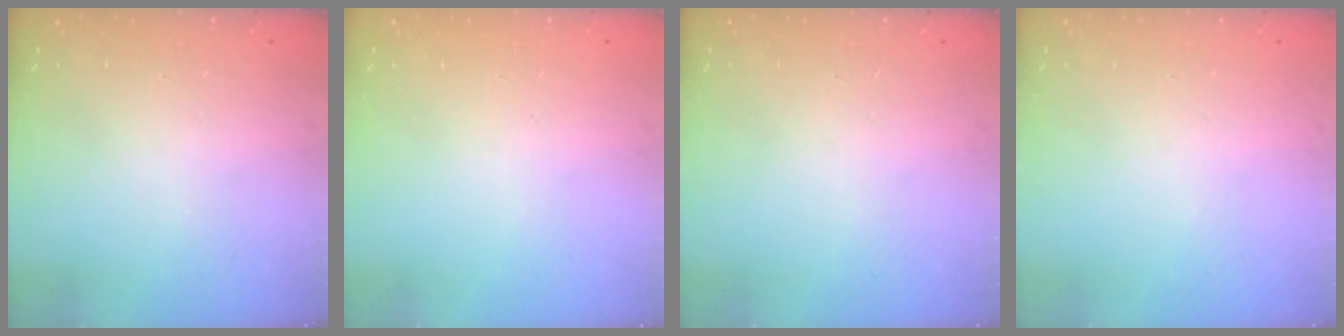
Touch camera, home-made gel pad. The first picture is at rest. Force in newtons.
{"total": 0.0}
{"total": 0.0}
{"total": 0.0}